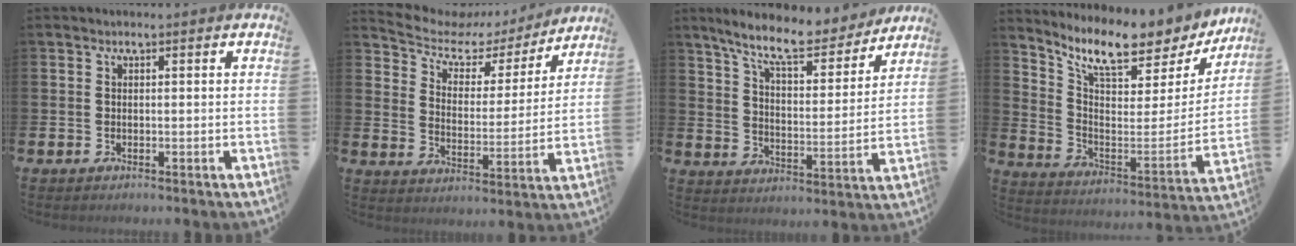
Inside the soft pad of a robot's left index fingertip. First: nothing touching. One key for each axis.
{"total": 6.6, "fx": 5.5, "fy": 3.2, "fz": 1.4, "tx": -0.063, "ty": -0.041, "tz": 0.090}
{"total": 10.6, "fx": 9.4, "fy": 2.2, "fz": 4.3, "tx": -0.103, "ty": -0.057, "tz": 0.163}
{"total": 9.6, "fx": 8.3, "fy": 2.3, "fz": 4.3, "tx": -0.107, "ty": -0.065, "tz": 0.137}